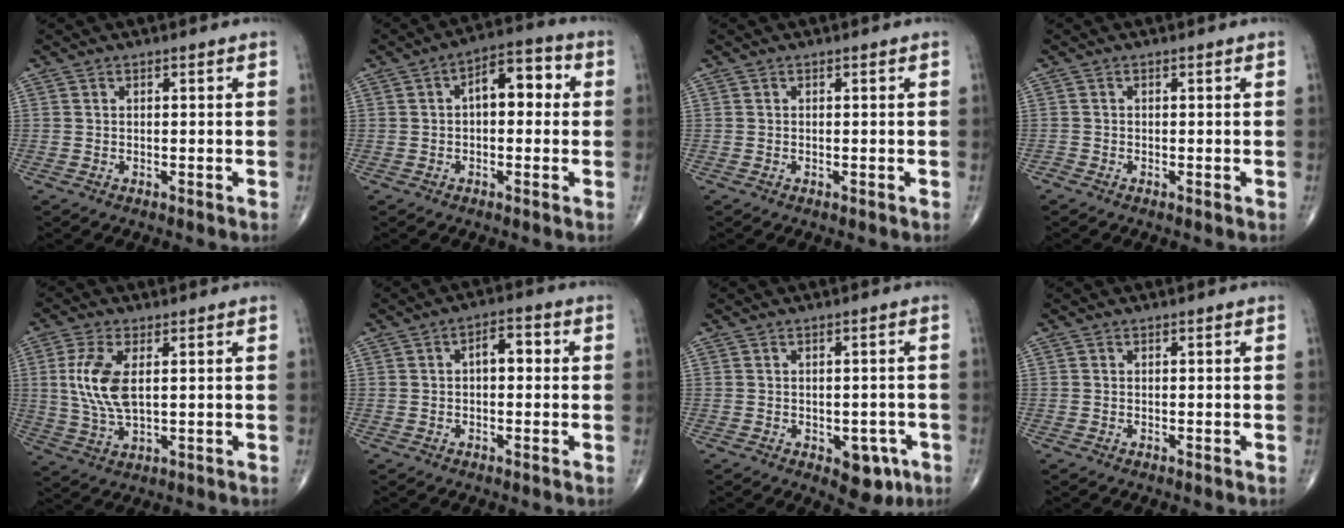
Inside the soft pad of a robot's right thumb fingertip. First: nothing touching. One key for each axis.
{"total": 8.4, "fx": 1.0, "fy": 4.6, "fz": 7.0, "tx": -0.076, "ty": 0.030, "tz": 0.005}
{"total": 0.0}
{"total": 0.5, "fx": -0.4, "fy": 0.2, "fz": 0.3, "tx": -0.006, "ty": -0.003, "tz": -0.013}
{"total": 9.3, "fx": 1.6, "fy": 4.2, "fz": 8.1, "tx": -0.181, "ty": -0.006, "tz": 0.037}
{"total": 4.4, "fx": 0.4, "fy": 2.4, "fz": 3.7, "tx": -0.040, "ty": 0.016, "tz": -0.002}
{"total": 5.8, "fx": -2.4, "fy": 3.5, "fz": 4.0, "tx": -0.018, "ty": 0.010, "tz": -0.022}
{"total": 0.0}